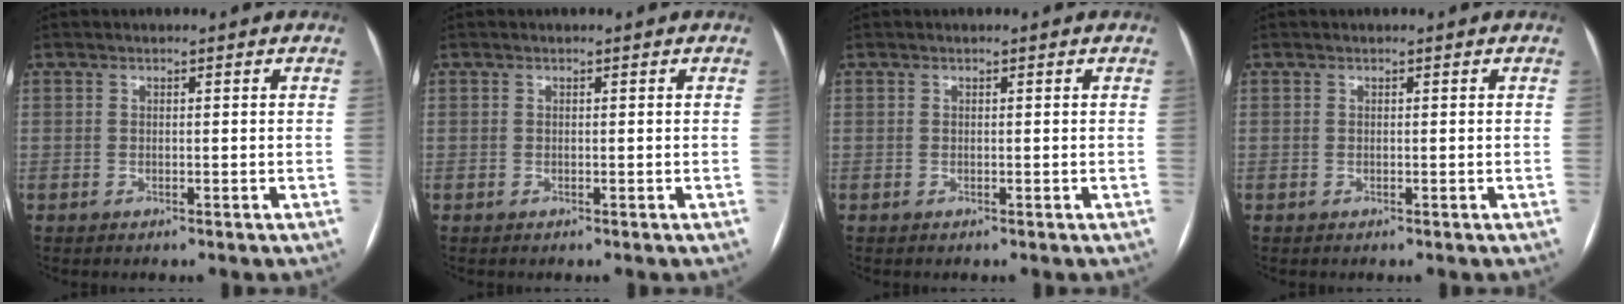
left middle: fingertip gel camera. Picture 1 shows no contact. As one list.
[{"total": 0.0}, {"total": 0.0}, {"total": 0.0}]